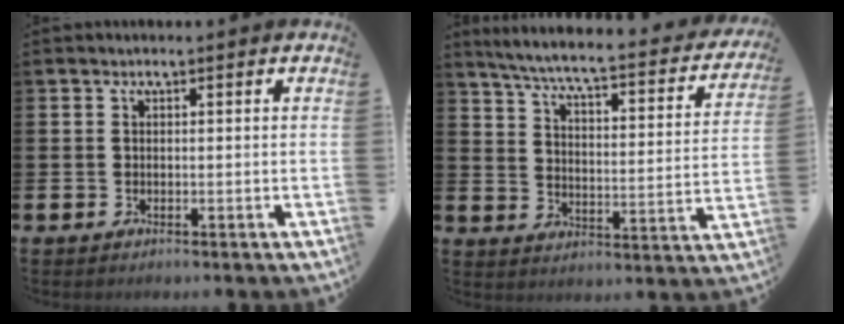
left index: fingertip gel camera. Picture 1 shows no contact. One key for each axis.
{"total": 5.5, "fx": 4.8, "fy": 0.6, "fz": 2.7, "tx": -0.076, "ty": -0.042, "tz": 0.071}